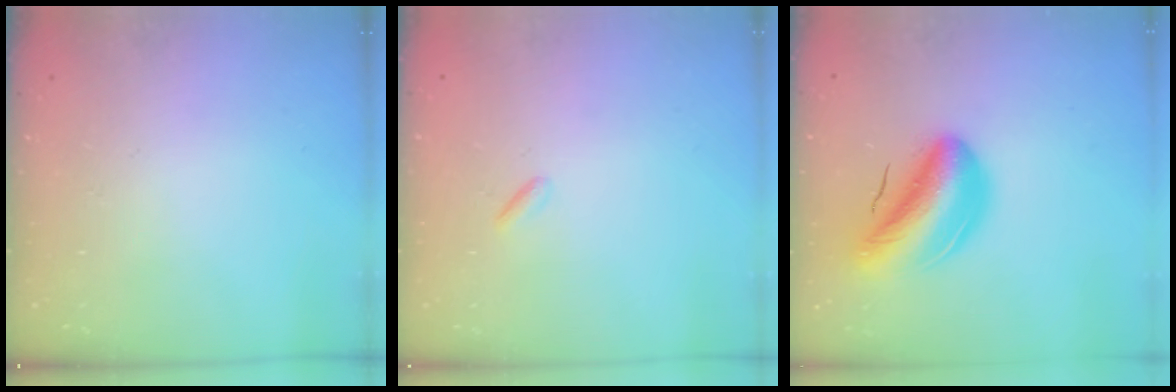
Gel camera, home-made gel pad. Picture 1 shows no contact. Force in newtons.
{"total": 0.9, "press": 0.8, "slide": 0.4}
{"total": 11.7, "press": 11.2, "slide": 3.6}